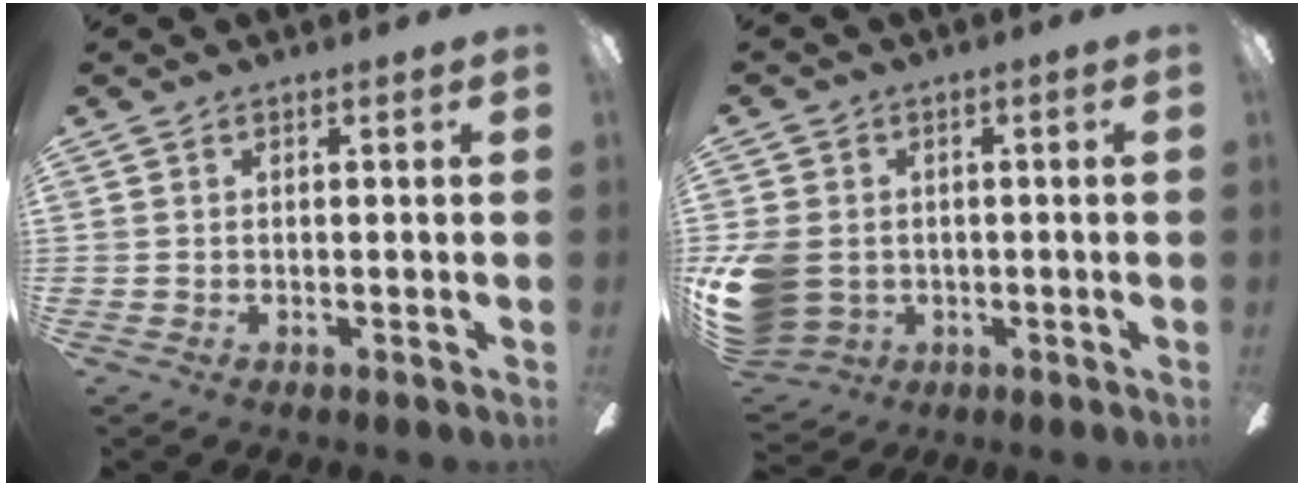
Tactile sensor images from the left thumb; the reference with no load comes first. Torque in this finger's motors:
{"motor_torque": [0.82, 2.04, 0.71, -0.66, 0.10]}